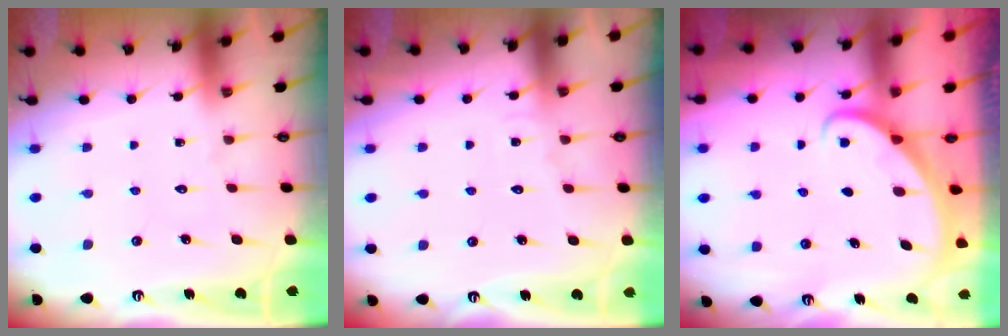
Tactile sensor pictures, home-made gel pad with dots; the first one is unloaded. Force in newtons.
{"total": 4.5, "press": 4.5, "slide": 0.4}
{"total": 2.3, "press": 2.3, "slide": 0.1}